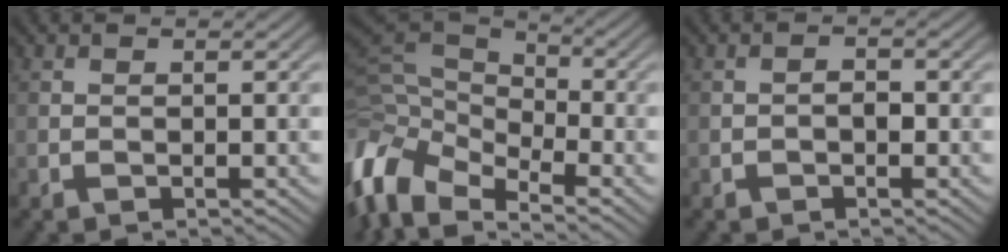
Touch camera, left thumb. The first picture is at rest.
{"total": 11.3, "force": [-4.1, 6.4, 8.4], "torque": [-0.217, -0.002, -0.073]}
{"total": 1.3, "force": [-0.5, 0.7, 1.0], "torque": [-0.015, 0.006, -0.011]}